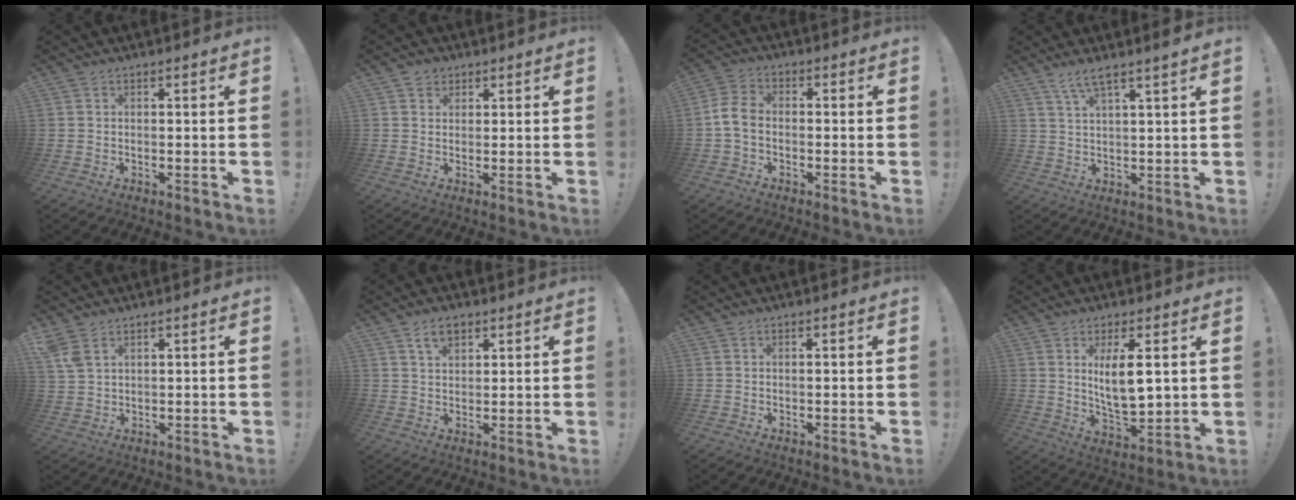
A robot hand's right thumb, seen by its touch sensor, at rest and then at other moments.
{"total": 2.6, "force": [1.7, 2.0, 0.4], "torque": [-0.006, -0.004, 0.029]}
{"total": 6.0, "force": [-1.2, 4.2, 4.1], "torque": [-0.089, 0.011, -0.019]}
{"total": 5.1, "force": [3.5, -0.4, 3.7], "torque": [-0.076, -0.012, 0.060]}
{"total": 5.1, "force": [3.1, 2.6, 3.1], "torque": [-0.052, -0.013, 0.060]}
{"total": 5.4, "force": [3.1, 3.1, 3.2], "torque": [-0.053, -0.004, 0.055]}
{"total": 0.0}
{"total": 9.7, "force": [3.2, 3.2, 8.6], "torque": [-0.147, -0.020, 0.050]}